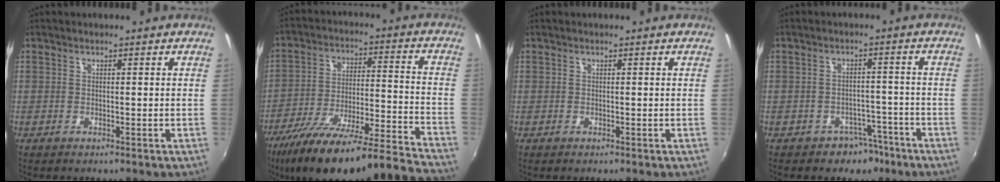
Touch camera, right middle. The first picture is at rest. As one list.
[{"total": 27.4, "force": [-23.9, 0.4, 13.3], "torque": [-0.212, -0.064, -0.368]}, {"total": 0.0}, {"total": 5.1, "force": [-3.5, 3.5, 0.9], "torque": [-0.020, 0.019, -0.042]}]